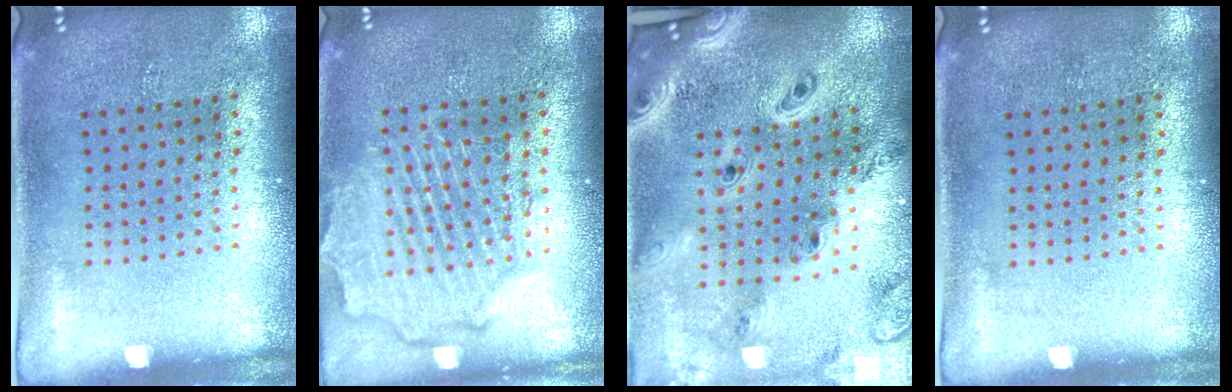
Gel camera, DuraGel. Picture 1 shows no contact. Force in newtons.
{"total": 2.4, "press": 2.2, "slide": 0.9}
{"total": 3.6, "press": 2.8, "slide": 2.3}
{"total": 0.0}